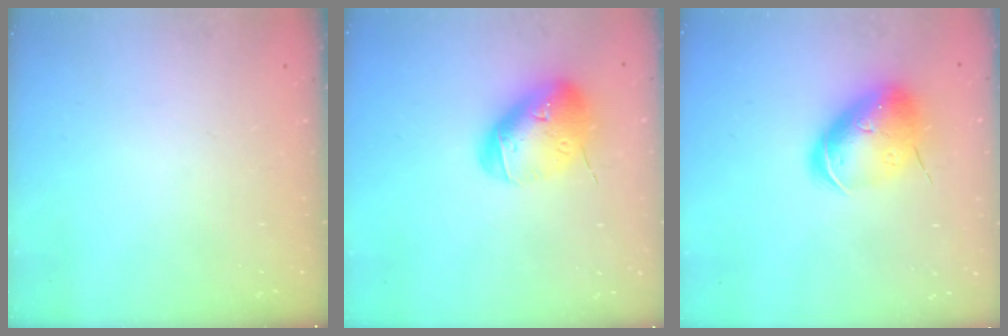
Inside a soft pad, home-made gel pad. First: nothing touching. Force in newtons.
{"total": 17.1, "press": 17.0, "slide": 2.2}
{"total": 13.0, "press": 12.8, "slide": 2.3}